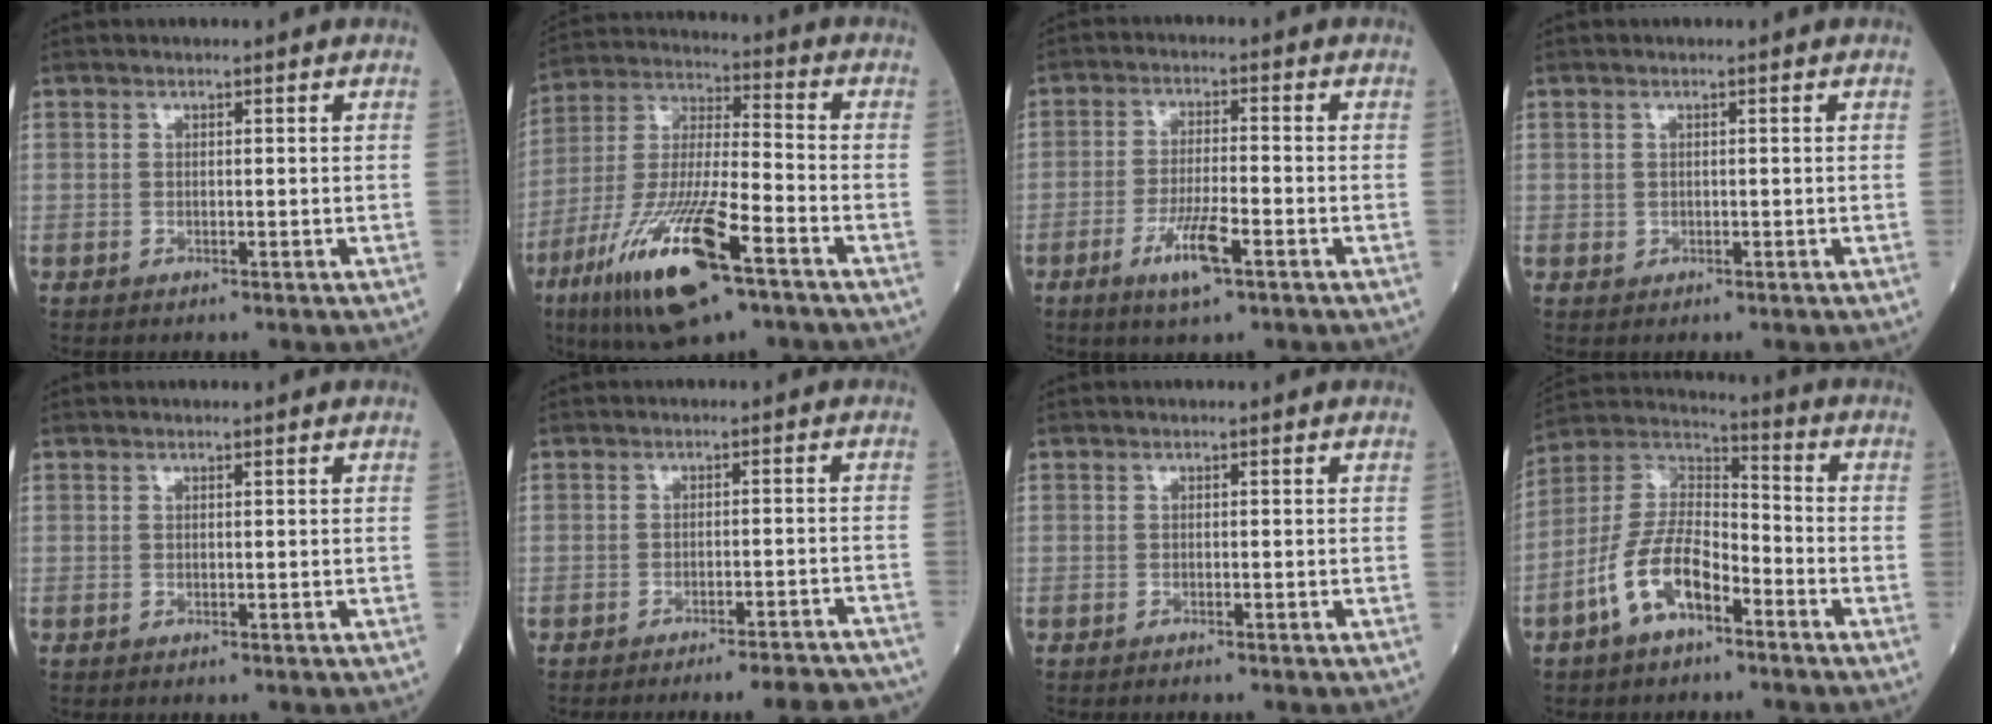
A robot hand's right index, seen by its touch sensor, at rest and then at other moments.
{"total": 19.6, "force": [-10.5, 3.6, 16.2], "torque": [-0.342, -0.041, -0.188]}
{"total": 6.7, "force": [-3.3, 0.9, 5.7], "torque": [-0.113, -0.009, -0.058]}
{"total": 0.6, "force": [0.2, 0.5, 0.3], "torque": [-0.002, 0.000, 0.002]}
{"total": 0.0}
{"total": 10.4, "force": [-10.0, 0.4, 2.9], "torque": [-0.011, 0.006, -0.117]}
{"total": 1.1, "force": [-0.9, -0.1, 0.5], "torque": [-0.006, 0.001, -0.010]}
{"total": 11.3, "force": [-5.7, 4.9, 8.5], "torque": [-0.184, 0.017, -0.112]}